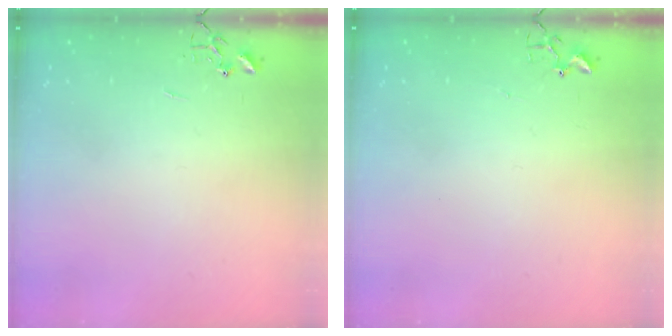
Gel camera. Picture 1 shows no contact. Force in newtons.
{"total": 1.9, "press": 1.9, "slide": 0.2}